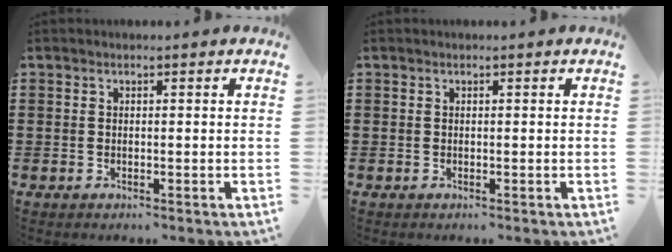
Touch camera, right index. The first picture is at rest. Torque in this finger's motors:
{"motor_torque": [0.00, 2.14, 0.00, -0.01]}